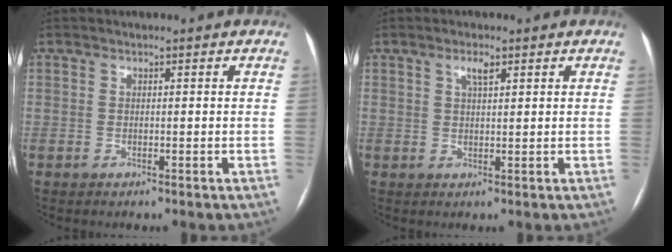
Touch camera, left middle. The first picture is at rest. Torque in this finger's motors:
{"motor_torque": [0.15, -0.28, 0.00, 0.00]}